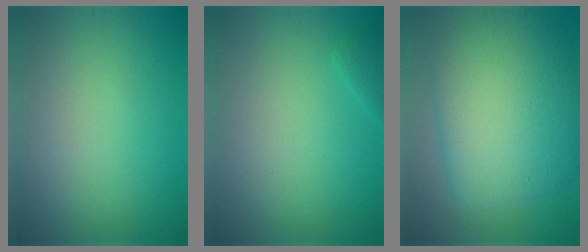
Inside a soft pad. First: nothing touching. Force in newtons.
{"total": 0.9, "press": 0.9, "slide": 0.1}
{"total": 11.6, "press": 11.6, "slide": 0.5}